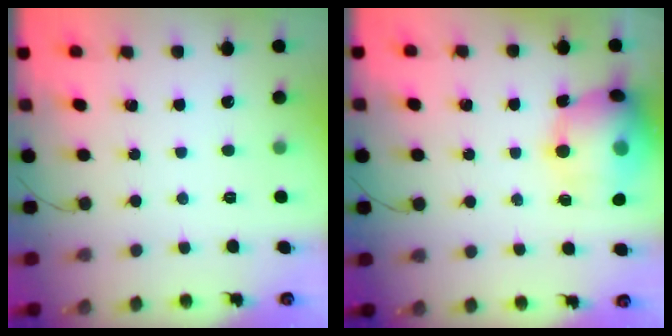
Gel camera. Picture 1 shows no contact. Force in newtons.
{"total": 16.4, "press": 16.1, "slide": 3.3}